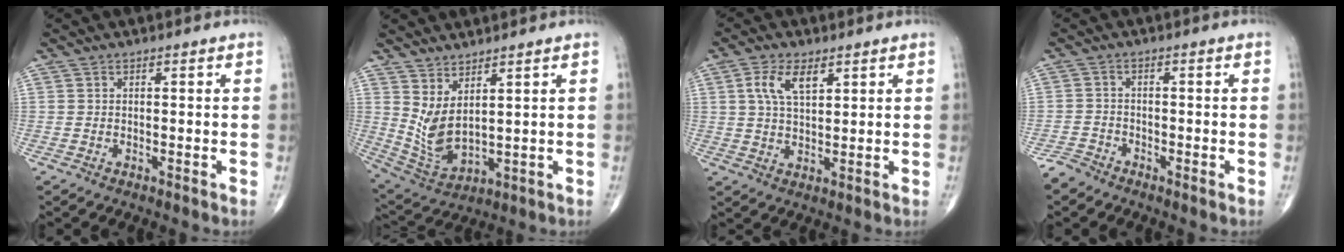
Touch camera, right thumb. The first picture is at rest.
{"total": 8.2, "force": [3.5, 3.2, 6.7], "torque": [-0.134, -0.038, 0.085]}
{"total": 6.6, "force": [2.8, 3.2, 5.1], "torque": [-0.096, -0.007, 0.055]}
{"total": 2.6, "force": [-2.4, 1.1, 0.2], "torque": [-0.001, 0.000, -0.054]}